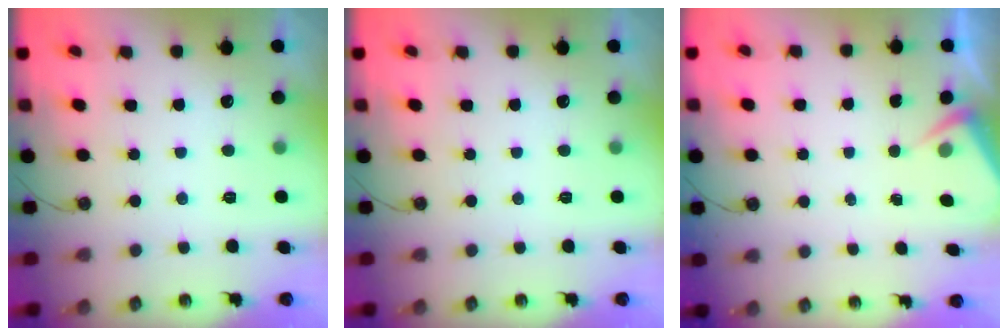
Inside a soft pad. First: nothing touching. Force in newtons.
{"total": 0.0}
{"total": 3.0, "press": 3.0, "slide": 0.4}